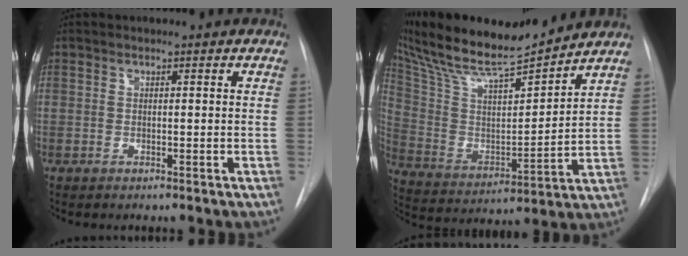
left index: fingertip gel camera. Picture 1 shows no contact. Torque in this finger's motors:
{"motor_torque": [0.89, -1.25, 0.39, 0.14]}